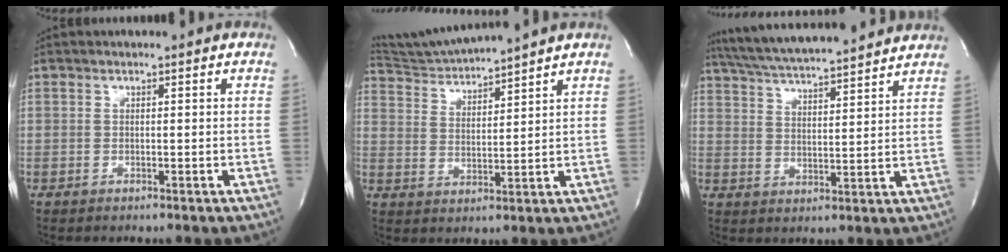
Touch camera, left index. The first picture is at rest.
{"total": 8.0, "force": [7.6, -1.8, 1.5], "torque": [-0.038, -0.003, 0.149]}
{"total": 17.0, "force": [15.4, 1.0, 7.2], "torque": [-0.131, 0.021, 0.231]}